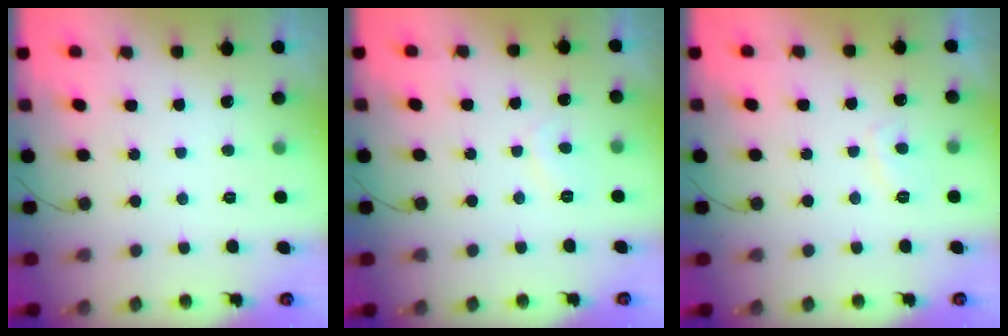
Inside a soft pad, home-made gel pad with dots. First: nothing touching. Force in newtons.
{"total": 1.8, "press": 1.7, "slide": 0.7}
{"total": 3.2, "press": 3.1, "slide": 0.5}